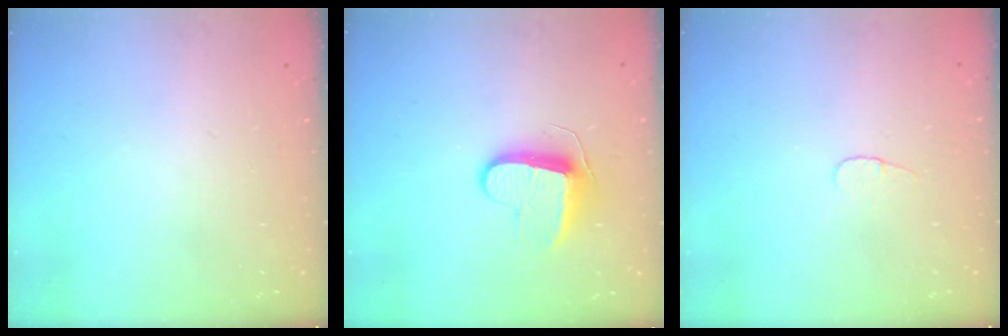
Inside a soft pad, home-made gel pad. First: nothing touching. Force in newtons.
{"total": 9.4, "press": 9.4, "slide": 0.5}
{"total": 3.4, "press": 3.3, "slide": 0.4}